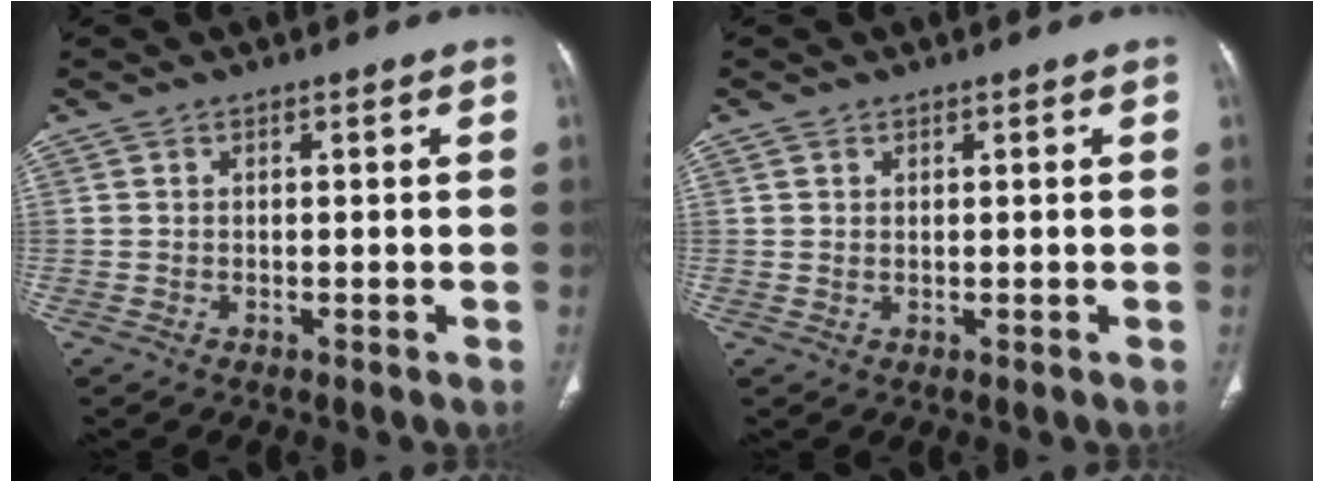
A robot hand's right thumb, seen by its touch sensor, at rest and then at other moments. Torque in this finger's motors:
{"motor_torque": [-0.08, -0.24, -0.22, -0.22, 0.05]}